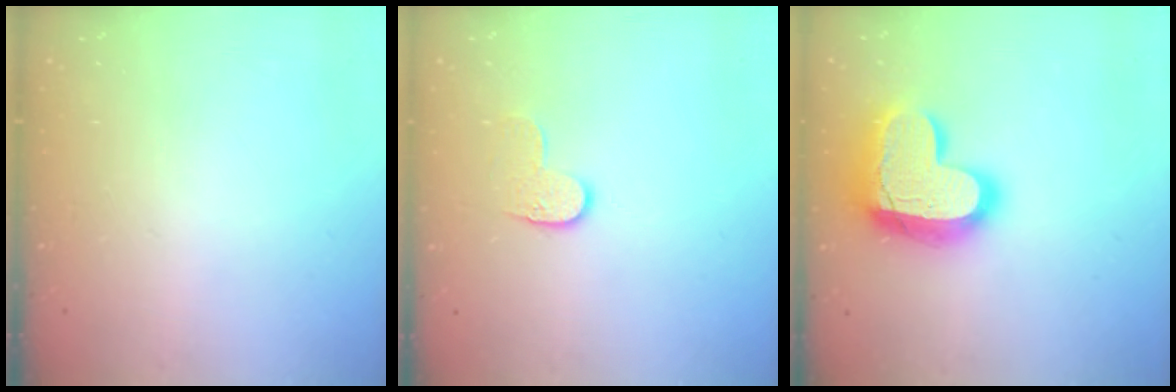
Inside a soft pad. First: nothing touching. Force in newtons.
{"total": 6.0, "press": 6.0, "slide": 0.5}
{"total": 19.3, "press": 19.2, "slide": 1.6}